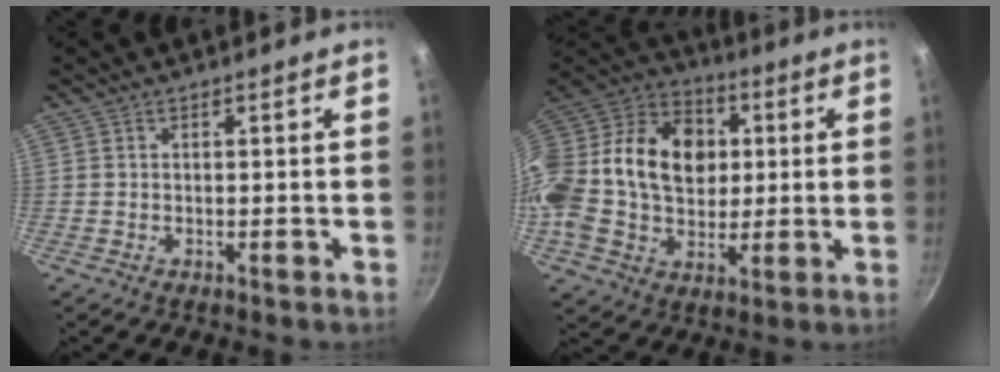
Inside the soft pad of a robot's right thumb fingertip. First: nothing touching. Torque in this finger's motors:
{"motor_torque": [2.49, 2.52, 1.29, -0.70, 0.22]}